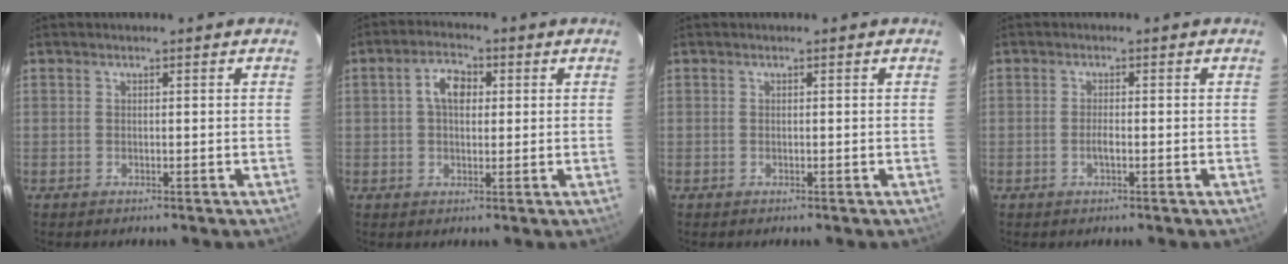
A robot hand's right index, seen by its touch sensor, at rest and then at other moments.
{"total": 5.3, "force": [1.0, 3.3, 4.0], "torque": [-0.071, 0.018, 0.018]}
{"total": 0.0}
{"total": 1.3, "force": [-0.5, 0.3, 1.2], "torque": [-0.024, -0.001, -0.010]}